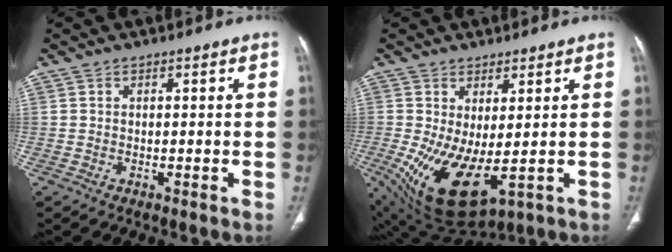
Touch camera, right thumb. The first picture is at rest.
{"total": 12.6, "force": [-1.6, 5.4, 11.3], "torque": [-0.212, -0.021, -0.001]}